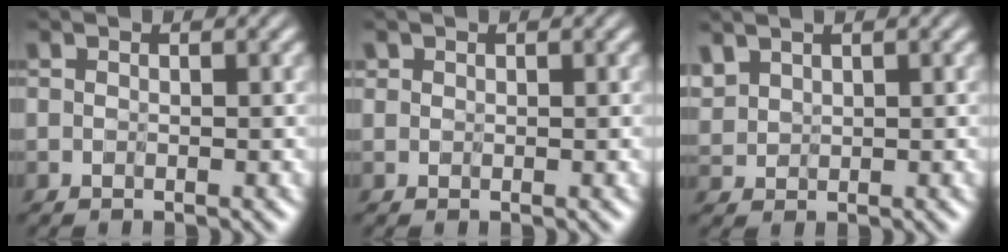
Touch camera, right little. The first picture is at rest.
{"total": 1.4, "force": [0.9, 1.0, 0.2], "torque": [-0.012, 0.005, -0.001]}
{"total": 1.5, "force": [1.3, 0.6, 0.4], "torque": [-0.047, -0.008, 0.035]}